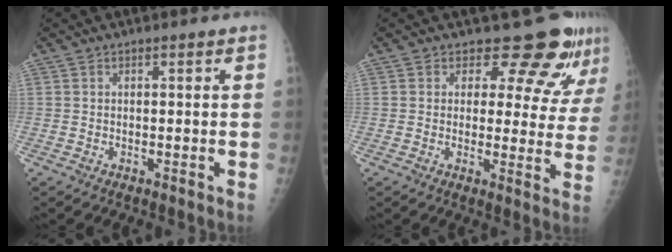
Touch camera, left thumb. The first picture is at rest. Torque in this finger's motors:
{"motor_torque": [0.05, 0.27, -0.01, 0.14, 0.03]}